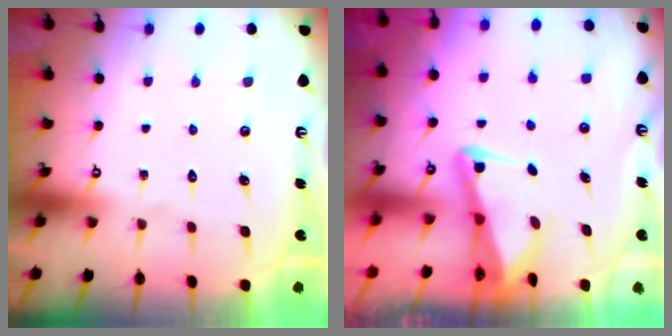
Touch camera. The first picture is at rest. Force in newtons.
{"total": 3.5, "press": 3.4, "slide": 0.7}